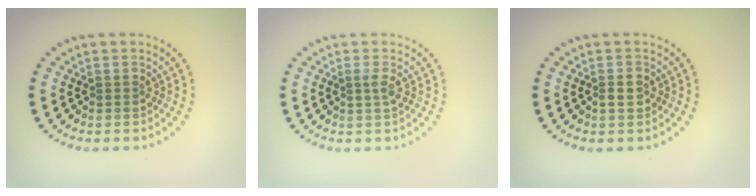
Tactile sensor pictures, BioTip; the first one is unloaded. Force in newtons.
{"total": 0.9, "press": 0.8, "slide": 0.4}
{"total": 1.4, "press": 1.4, "slide": 0.3}